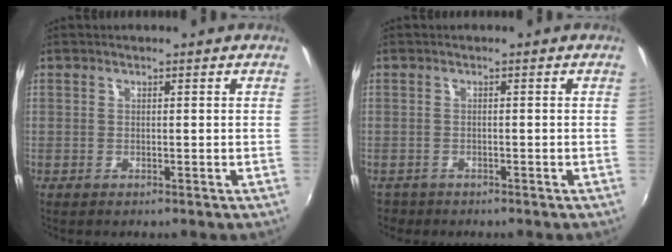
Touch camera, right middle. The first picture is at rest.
{"total": 2.2, "force": [-1.6, 1.5, 0.3], "torque": [-0.012, -0.005, -0.027]}